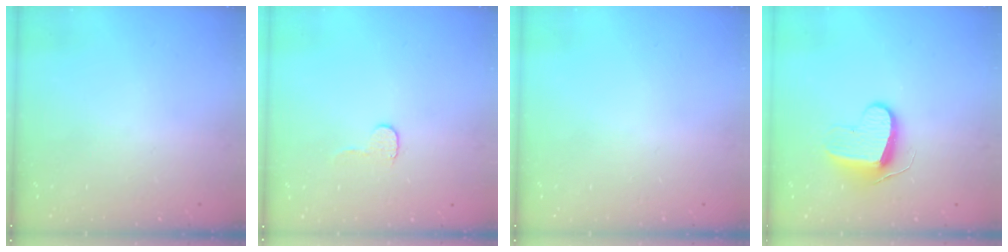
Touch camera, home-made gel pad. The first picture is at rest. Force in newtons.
{"total": 5.2, "press": 5.1, "slide": 0.5}
{"total": 0.0}
{"total": 9.0, "press": 9.0, "slide": 0.1}